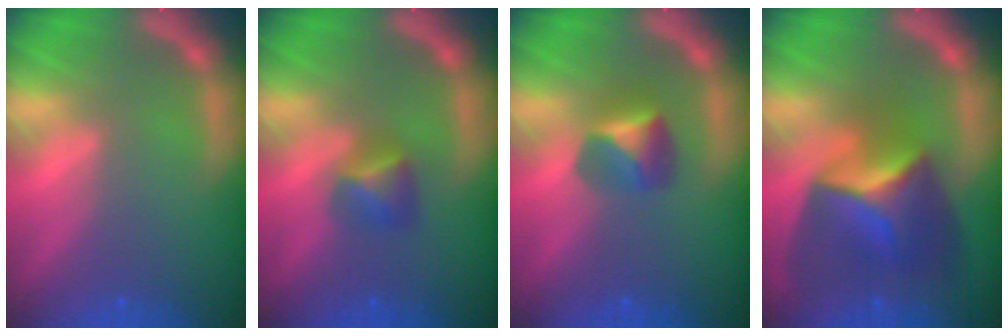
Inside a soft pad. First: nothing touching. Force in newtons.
{"total": 2.4}
{"total": 2.9}
{"total": 8.4}